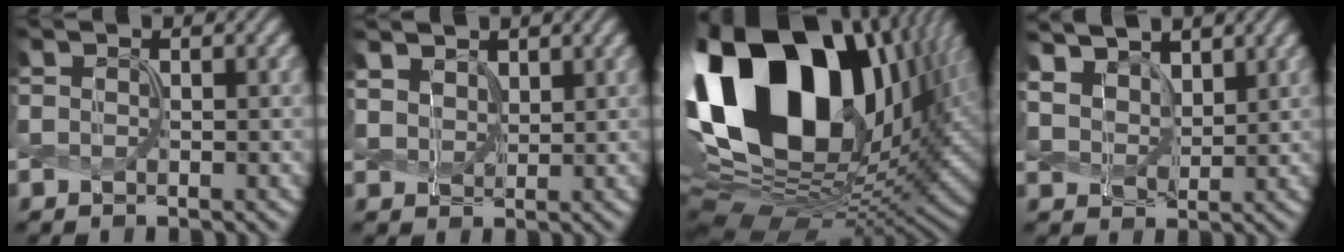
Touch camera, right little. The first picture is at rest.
{"total": 3.4, "force": [2.4, 1.9, 1.3], "torque": [-0.051, 0.000, 0.054]}
{"total": 21.6, "force": [4.6, 14.4, 15.4], "torque": [-0.320, 0.011, 0.091]}
{"total": 7.3, "force": [5.1, 4.1, 3.2], "torque": [-0.119, 0.001, 0.096]}